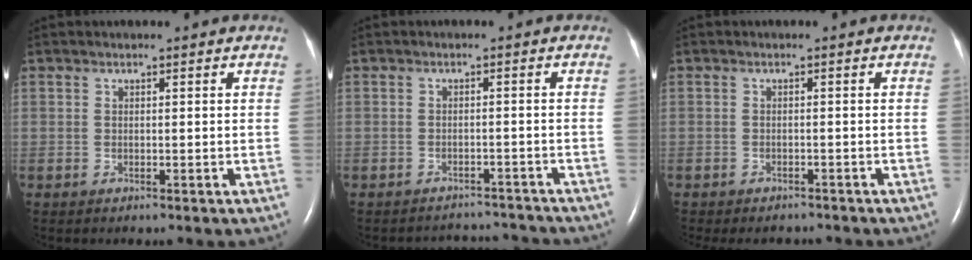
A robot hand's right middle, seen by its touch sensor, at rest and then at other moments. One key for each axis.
{"total": 6.5, "fx": -6.3, "fy": 1.0, "fz": -0.7, "tx": 0.007, "ty": 0.016, "tz": -0.076}
{"total": 6.2, "fx": -5.7, "fy": 2.0, "fz": 1.6, "tx": -0.018, "ty": -0.003, "tz": -0.069}